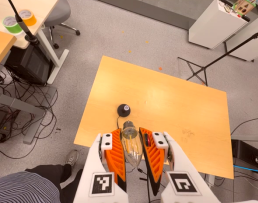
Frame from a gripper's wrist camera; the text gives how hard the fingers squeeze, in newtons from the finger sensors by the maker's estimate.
{"total": 22.7, "left": 24.6, "right": 20.8}